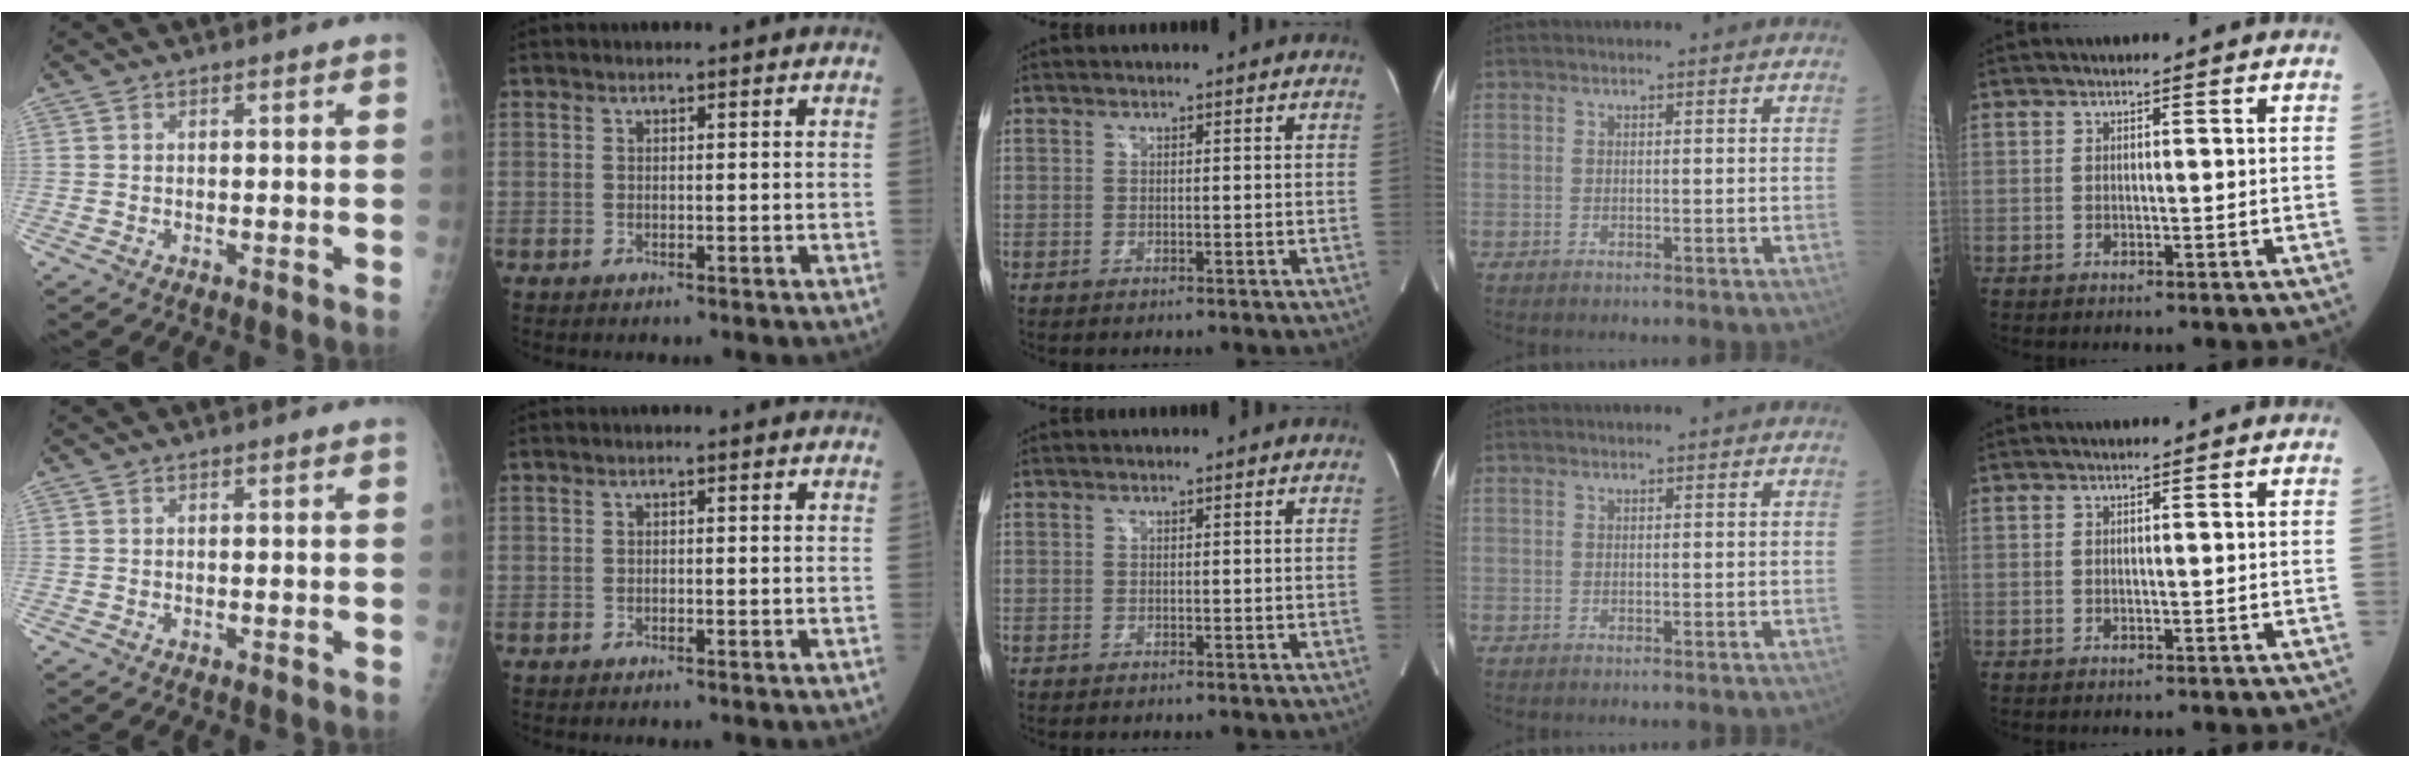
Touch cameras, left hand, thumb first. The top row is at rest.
{}